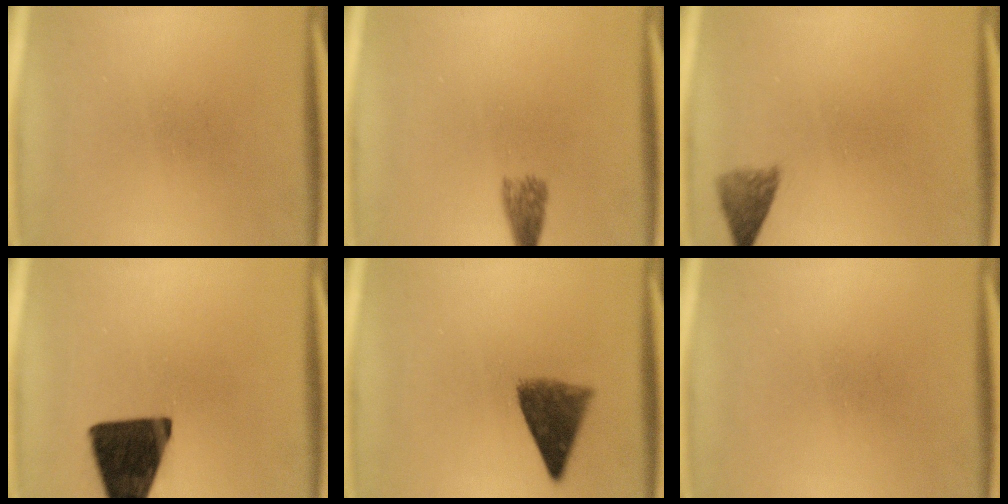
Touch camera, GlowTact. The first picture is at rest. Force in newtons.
{"total": 2.7}
{"total": 2.8}
{"total": 16.0}
{"total": 7.1}
{"total": 0.0}